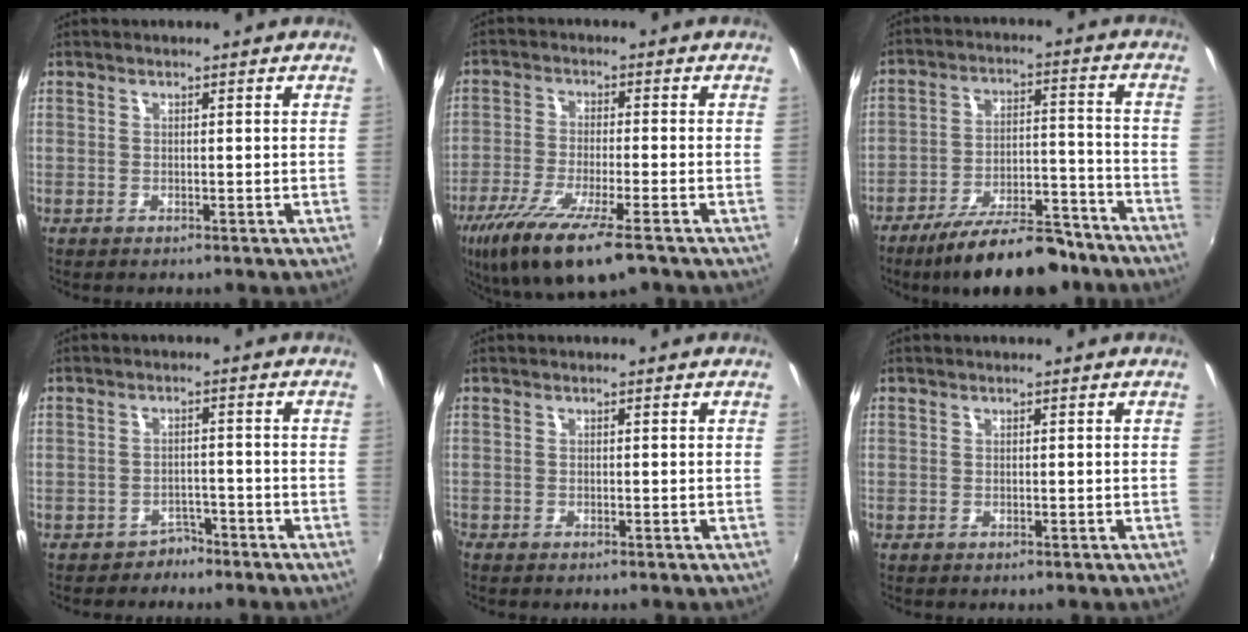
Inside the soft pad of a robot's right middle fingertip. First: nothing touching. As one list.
[{"total": 13.8, "force": [-9.0, 2.5, 10.2], "torque": [-0.209, -0.048, -0.161]}, {"total": 17.4, "force": [-14.1, 5.6, 8.6], "torque": [-0.148, 0.005, -0.200]}, {"total": 3.1, "force": [-2.6, 1.6, 0.0], "torque": [-0.001, 0.010, -0.040]}, {"total": 0.5, "force": [-0.5, 0.1, 0.1], "torque": [-0.002, -0.005, -0.012]}, {"total": 0.0}]